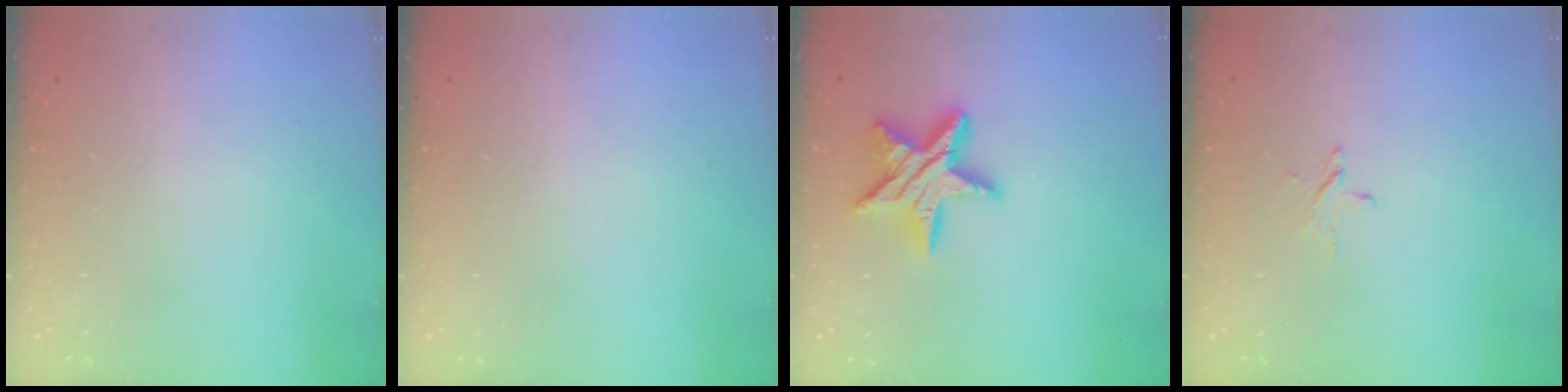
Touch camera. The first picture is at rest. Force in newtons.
{"total": 0.0}
{"total": 14.4, "press": 14.4, "slide": 0.9}
{"total": 3.9, "press": 3.8, "slide": 0.3}